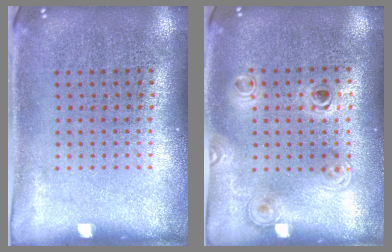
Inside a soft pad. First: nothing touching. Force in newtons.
{"total": 1.2, "press": 1.1, "slide": 0.6}